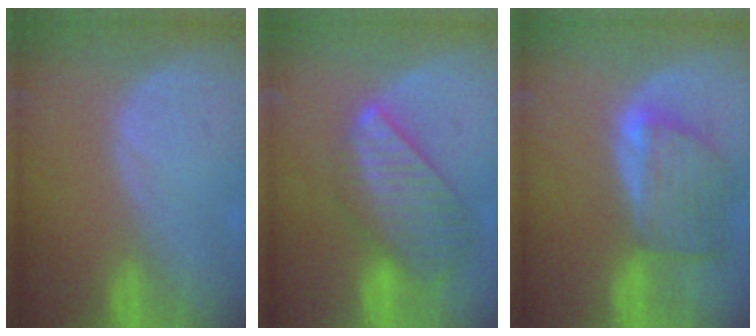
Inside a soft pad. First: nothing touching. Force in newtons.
{"total": 9.5, "press": 8.3, "slide": 4.6}
{"total": 7.7, "press": 7.0, "slide": 3.2}